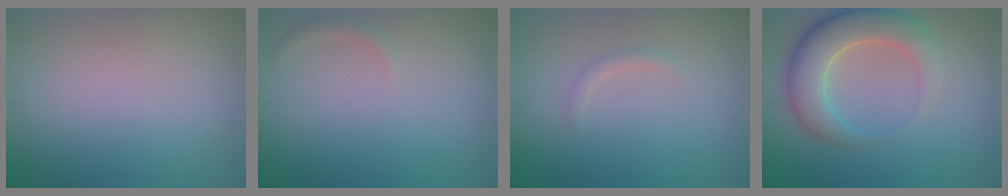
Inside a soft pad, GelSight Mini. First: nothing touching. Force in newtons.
{"total": 0.8, "press": 0.8, "slide": 0.0}
{"total": 0.8, "press": 0.8, "slide": 0.1}
{"total": 6.7, "press": 6.7, "slide": 0.5}